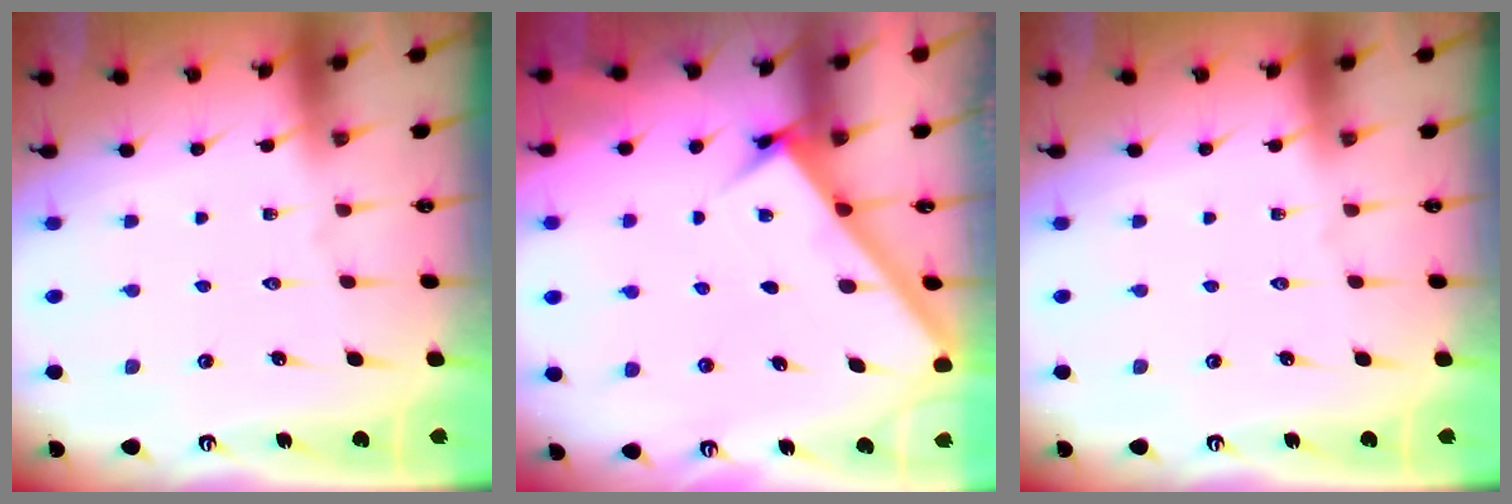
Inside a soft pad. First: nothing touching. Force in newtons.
{"total": 3.1, "press": 3.1, "slide": 0.1}
{"total": 0.0}